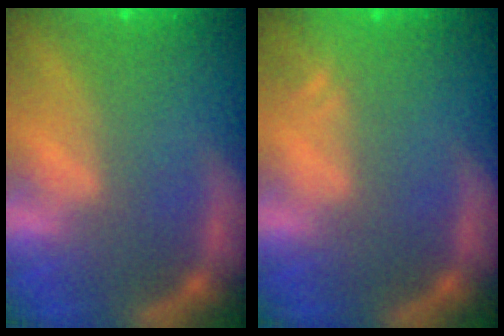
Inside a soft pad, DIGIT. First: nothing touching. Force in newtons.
{"total": 1.5}